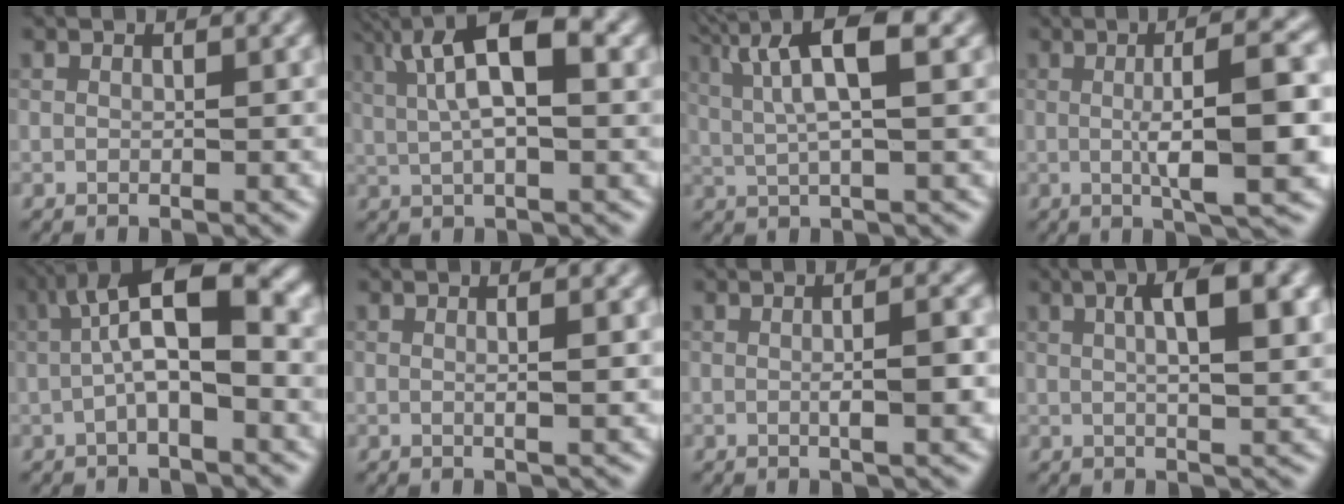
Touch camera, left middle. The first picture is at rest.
{"total": 7.6, "force": [1.9, 2.3, 7.0], "torque": [-0.125, 0.017, 0.033]}
{"total": 5.2, "force": [1.5, 0.6, 4.9], "torque": [-0.101, 0.013, 0.040]}
{"total": 8.8, "force": [-0.3, 1.5, 8.7], "torque": [-0.110, 0.016, 0.003]}
{"total": 7.6, "force": [0.3, 2.4, 7.2], "torque": [-0.130, 0.021, 0.006]}
{"total": 1.7, "force": [-0.1, 0.4, 1.7], "torque": [-0.025, 0.009, -0.007]}
{"total": 3.5, "force": [-0.6, 0.6, 3.4], "torque": [-0.049, 0.012, -0.001]}
{"total": 5.8, "force": [1.4, 1.4, 5.5], "torque": [-0.075, 0.012, 0.027]}